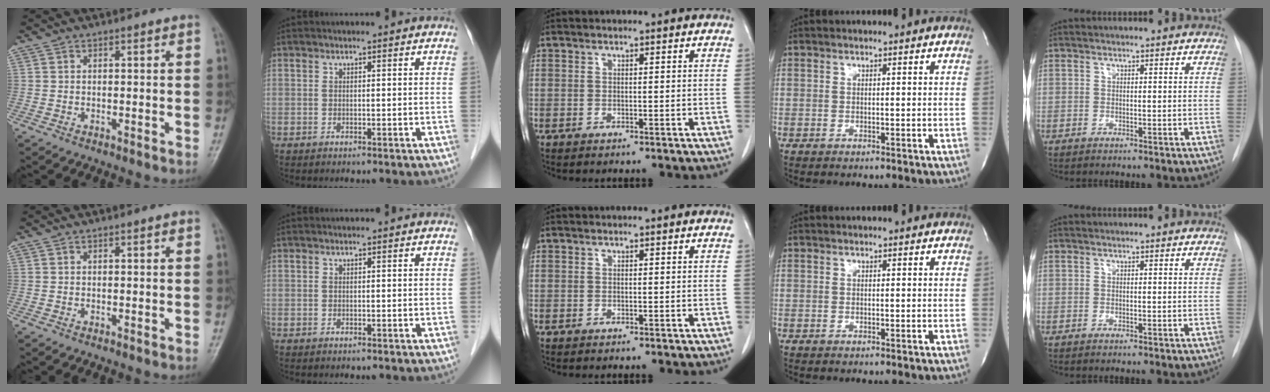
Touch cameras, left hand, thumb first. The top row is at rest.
{}